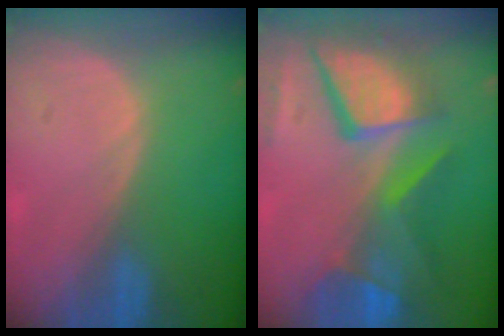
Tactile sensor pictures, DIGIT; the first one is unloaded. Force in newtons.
{"total": 12.4, "press": 10.2, "slide": 7.0}